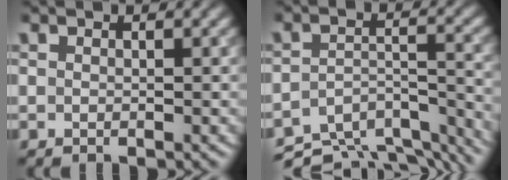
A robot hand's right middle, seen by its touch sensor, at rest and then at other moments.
{"total": 11.5, "force": [-10.4, 3.3, 3.6], "torque": [-0.061, -0.009, -0.132]}